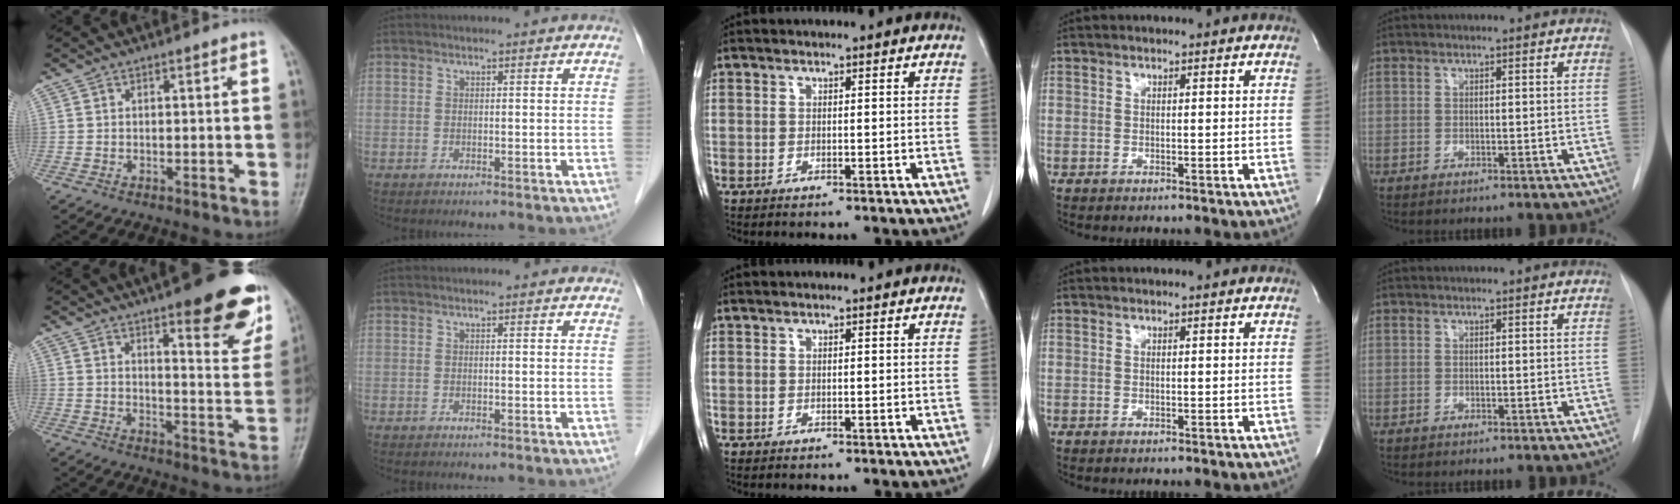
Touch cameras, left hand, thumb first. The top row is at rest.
{"thumb": {"total": 20.2, "force": [12.4, 5.6, 15.0], "torque": [-0.152, -0.055, 0.153]}, "index": {"total": 0.6, "force": [0.5, 0.2, 0.4], "torque": [-0.008, 0.003, 0.002]}}